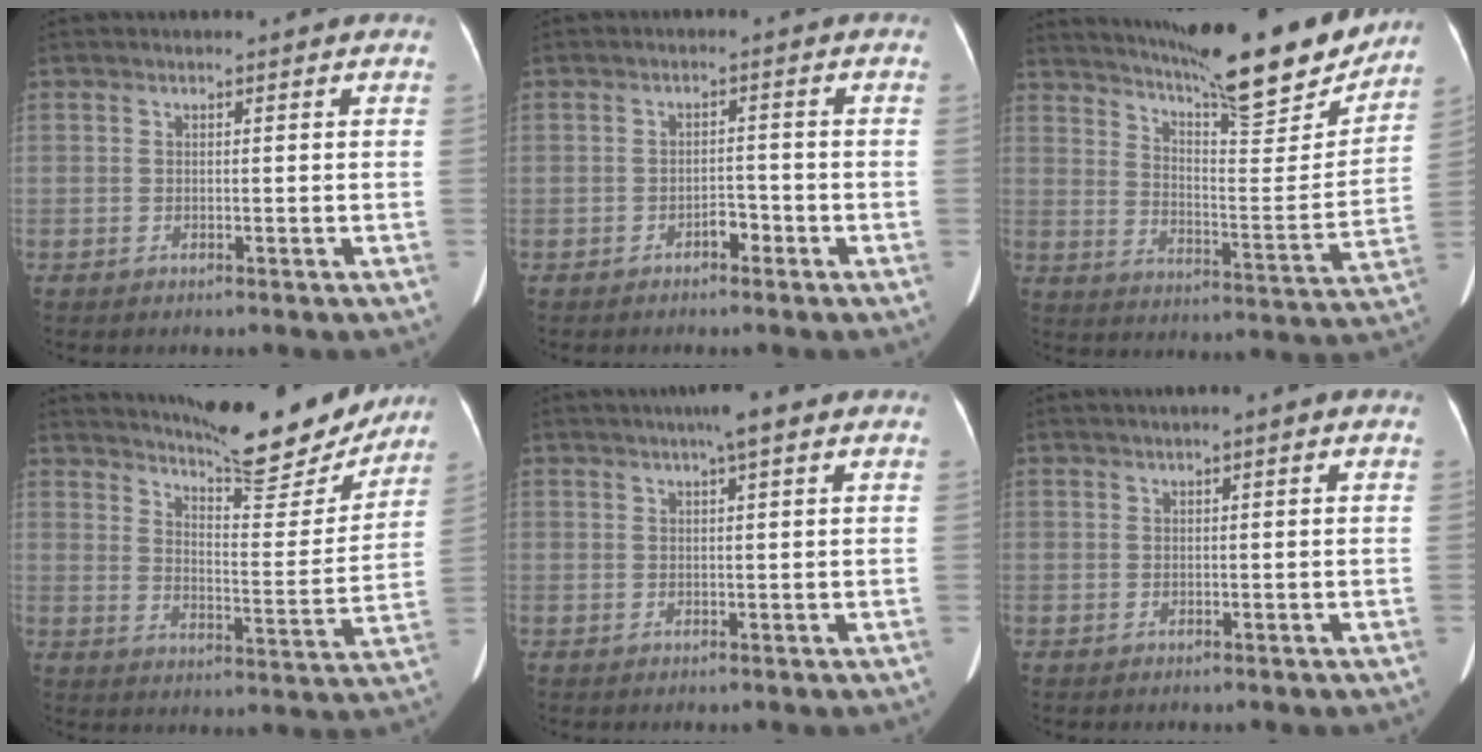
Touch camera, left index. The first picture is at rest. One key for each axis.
{"total": 2.0, "fx": -1.4, "fy": 0.9, "fz": 1.0, "tx": -0.014, "ty": 0.004, "tz": -0.023}
{"total": 22.4, "fx": 18.9, "fy": 2.6, "fz": 11.7, "tx": -0.189, "ty": -0.030, "tz": 0.267}
{"total": 17.8, "fx": 16.1, "fy": 2.8, "fz": 7.1, "tx": -0.105, "ty": -0.031, "tz": 0.215}
{"total": 3.7, "fx": 2.3, "fy": 0.1, "fz": 2.9, "tx": -0.047, "ty": 0.013, "tz": 0.033}
{"total": 1.3, "fx": 0.6, "fy": 0.0, "fz": 1.1, "tx": -0.023, "ty": 0.006, "tz": 0.009}